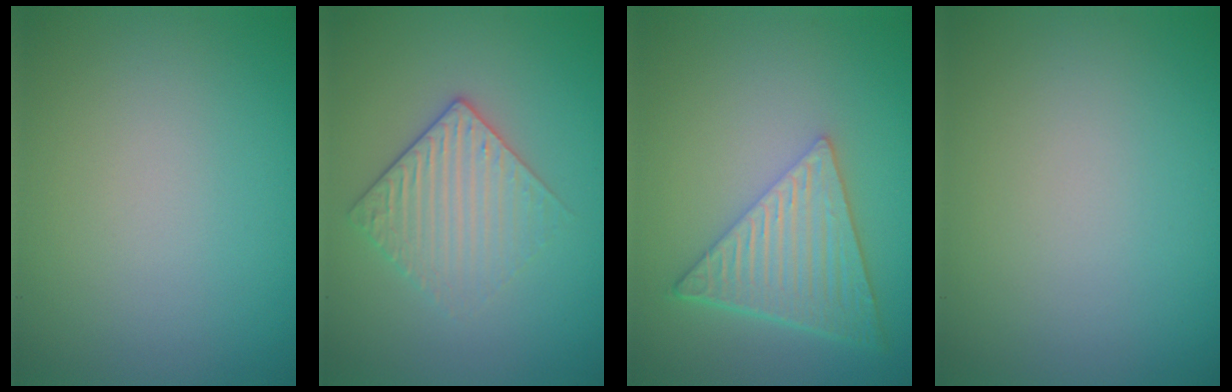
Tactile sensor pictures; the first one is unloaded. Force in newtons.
{"total": 2.9, "press": 2.6, "slide": 1.2}
{"total": 6.6, "press": 4.6, "slide": 4.7}
{"total": 0.0}